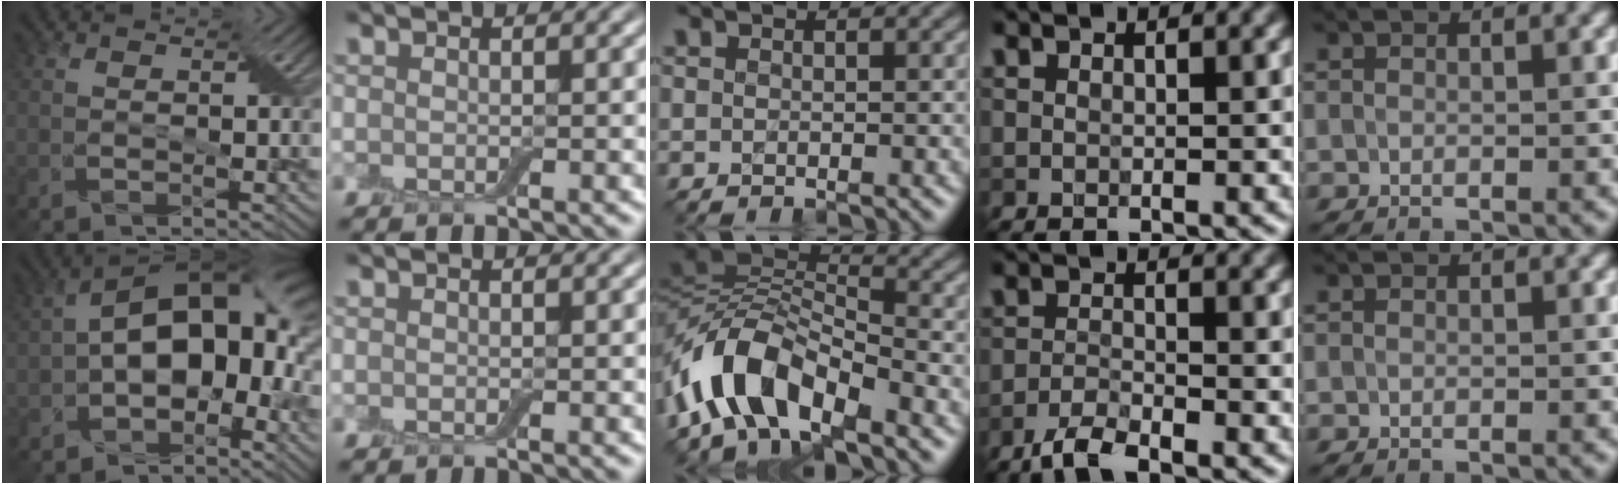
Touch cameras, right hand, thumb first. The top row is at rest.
{"thumb": {"total": 14.2, "force": [-1.4, 8.7, 11.2], "torque": [-0.168, -0.001, -0.027]}, "middle": {"total": 7.9, "force": [-4.9, 3.5, 5.1], "torque": [-0.086, 0.012, -0.101]}, "ring": {"total": 3.0, "force": [-2.8, 0.4, 1.2], "torque": [-0.026, 0.001, -0.056]}}